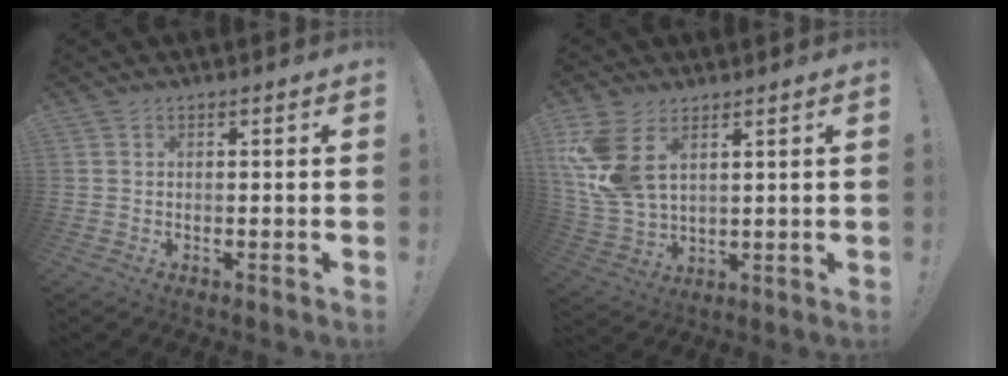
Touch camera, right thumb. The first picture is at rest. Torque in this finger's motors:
{"motor_torque": [2.11, 2.46, 1.31, 0.42, 0.13]}